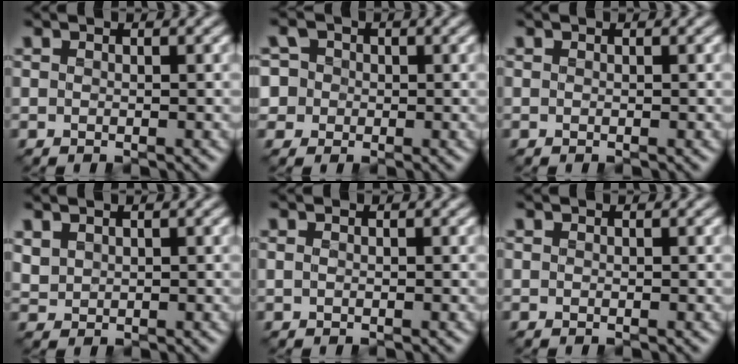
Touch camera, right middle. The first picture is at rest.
{"total": 3.2, "force": [0.4, 3.1, 0.8], "torque": [-0.005, 0.011, 0.000]}
{"total": 0.0}
{"total": 1.4, "force": [1.0, 0.9, 0.5], "torque": [-0.015, 0.002, 0.026]}
{"total": 0.0}
{"total": 0.0}